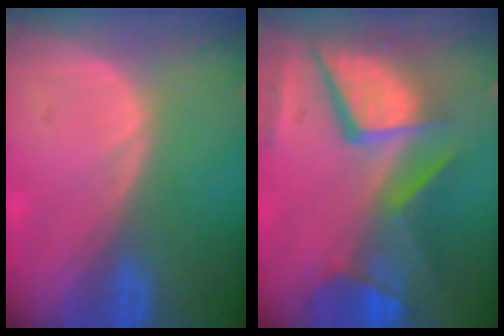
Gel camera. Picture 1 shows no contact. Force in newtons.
{"total": 12.2, "press": 10.0, "slide": 7.0}